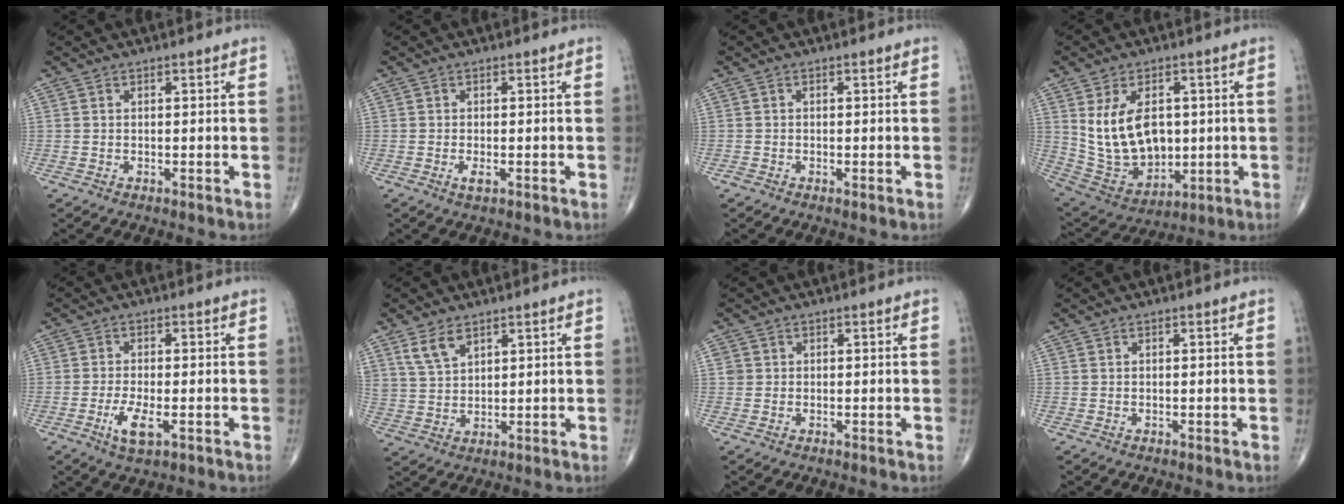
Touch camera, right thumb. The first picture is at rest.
{"total": 1.8, "force": [-0.6, 0.6, 1.5], "torque": [-0.029, -0.003, -0.012]}
{"total": 0.7, "force": [-0.3, 0.3, 0.5], "torque": [-0.010, -0.002, -0.009]}
{"total": 14.7, "force": [2.1, 9.8, 10.7], "torque": [-0.161, -0.012, 0.063]}
{"total": 5.3, "force": [-2.0, 1.9, 4.6], "torque": [-0.091, -0.003, -0.033]}
{"total": 5.5, "force": [3.5, 2.9, 3.1], "torque": [-0.055, -0.016, 0.079]}
{"total": 1.4, "force": [0.3, 1.3, 0.3], "torque": [0.004, 0.001, 0.004]}
{"total": 0.0}